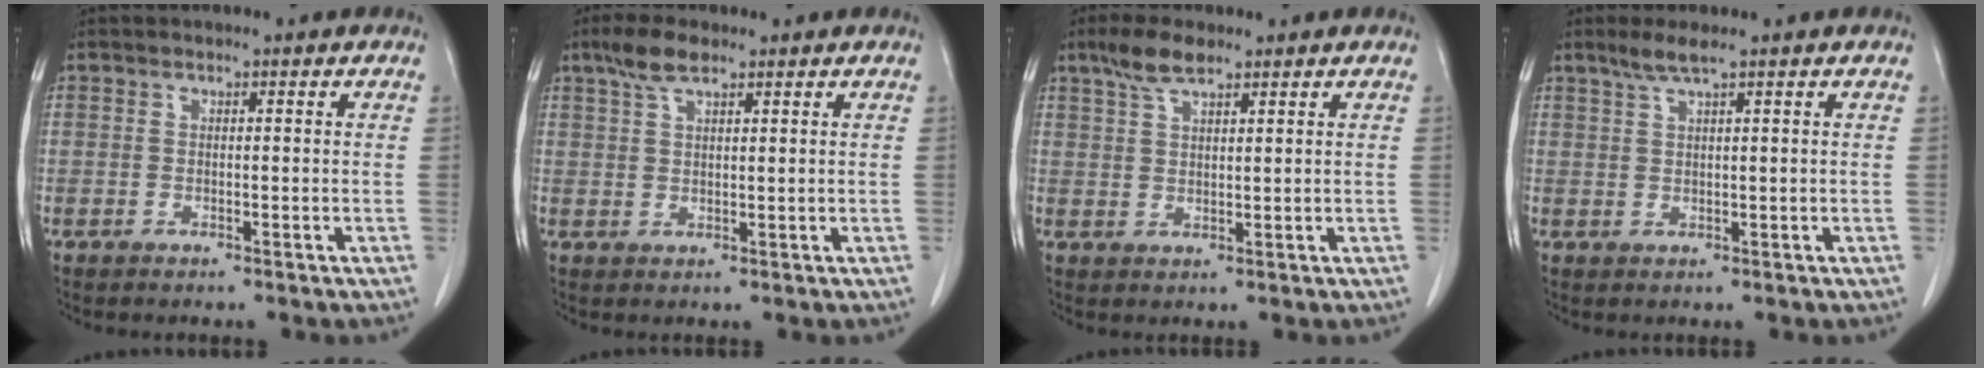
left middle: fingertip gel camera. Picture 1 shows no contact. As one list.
[{"total": 4.2, "force": [3.0, 1.1, 2.8], "torque": [-0.066, 0.010, 0.061]}, {"total": 4.7, "force": [3.4, 1.1, 3.0], "torque": [-0.068, 0.009, 0.068]}, {"total": 2.7, "force": [2.0, -0.3, 1.8], "torque": [-0.048, 0.003, 0.046]}]